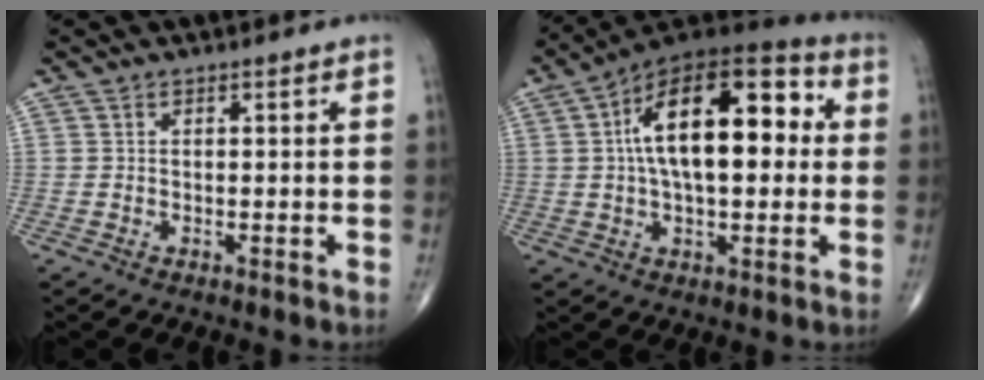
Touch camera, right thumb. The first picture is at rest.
{"total": 21.1, "force": [3.2, 10.2, 18.2], "torque": [-0.267, 0.028, 0.038]}